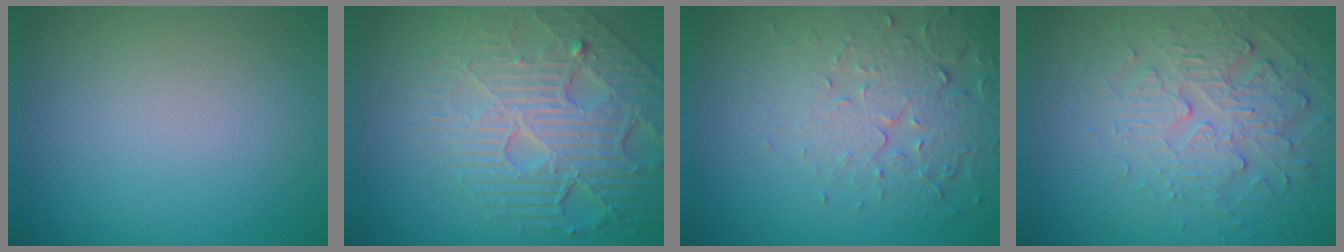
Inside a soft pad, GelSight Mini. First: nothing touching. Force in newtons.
{"total": 8.2, "press": 5.7, "slide": 5.9}
{"total": 5.2, "press": 3.8, "slide": 3.5}
{"total": 4.1, "press": 3.5, "slide": 2.2}